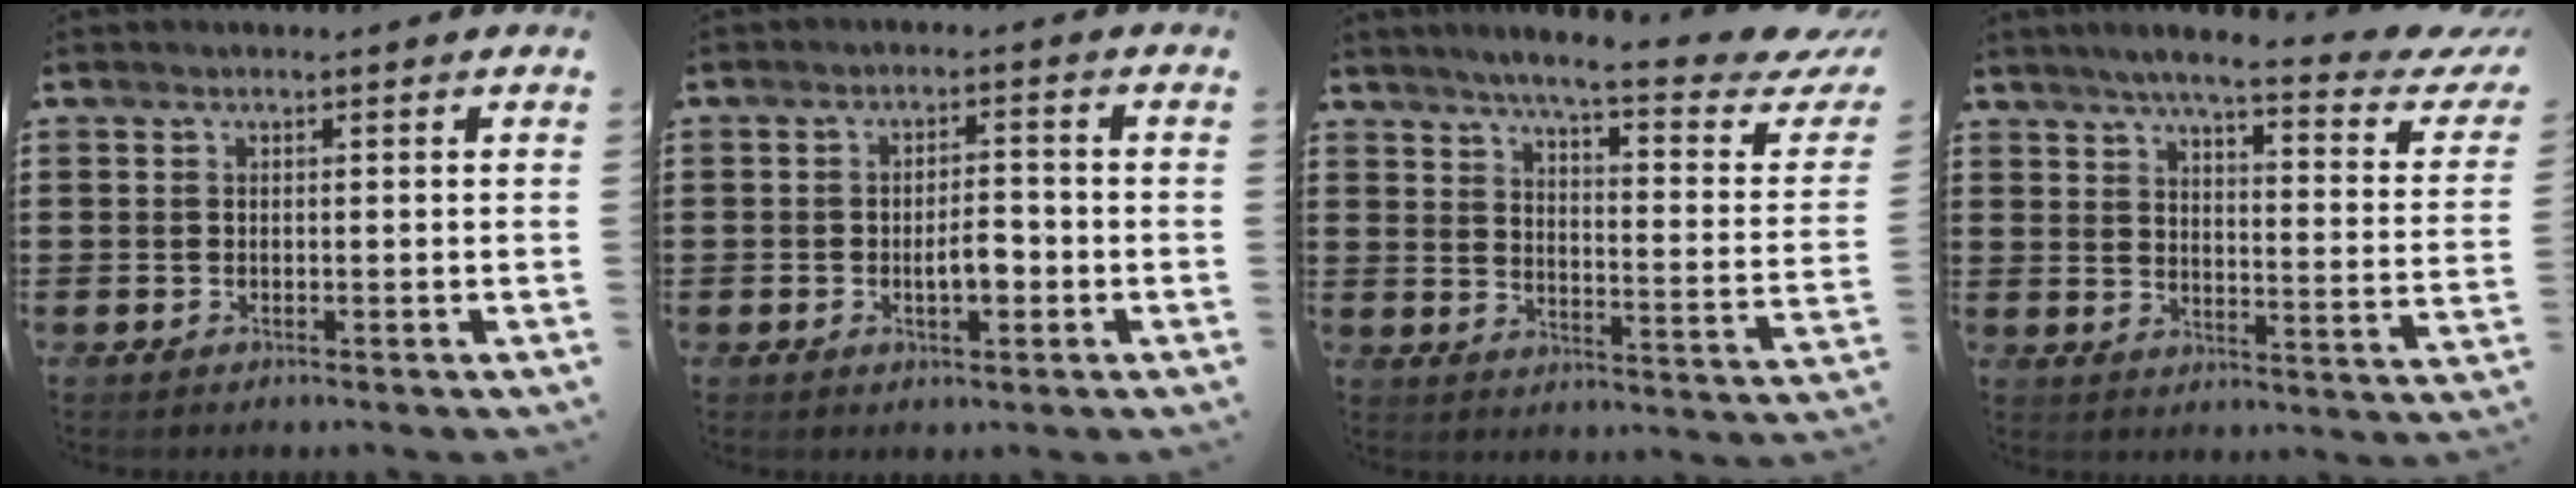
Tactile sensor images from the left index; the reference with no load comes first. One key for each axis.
{"total": 4.2, "fx": -1.0, "fy": 1.8, "fz": 3.7, "tx": -0.059, "ty": 0.003, "tz": -0.023}
{"total": 6.2, "fx": 4.7, "fy": -0.6, "fz": 4.0, "tx": -0.081, "ty": -0.045, "tz": 0.071}
{"total": 6.1, "fx": 4.6, "fy": -0.1, "fz": 4.0, "tx": -0.081, "ty": -0.038, "tz": 0.069}